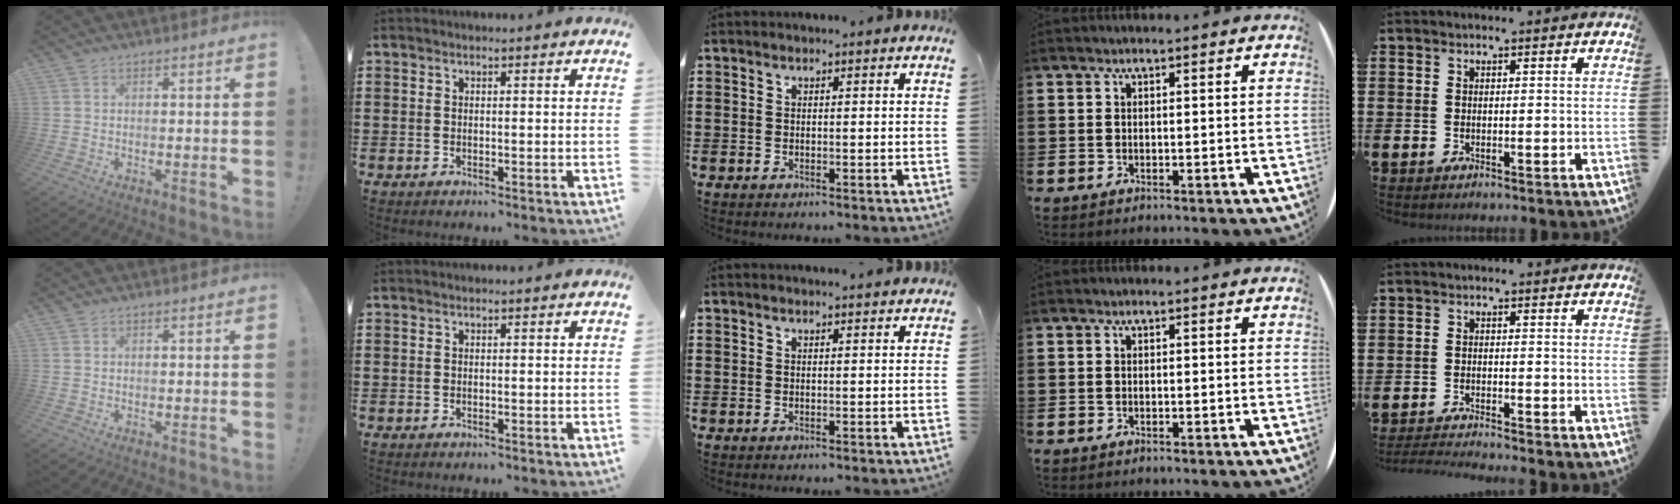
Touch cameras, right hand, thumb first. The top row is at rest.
{"middle": {"total": 0.5, "force": [0.5, 0.0, 0.1], "torque": [0.003, -0.003, 0.008]}, "little": {"total": 1.7, "force": [-1.6, -0.2, 0.3], "torque": [-0.004, 0.001, -0.033]}}